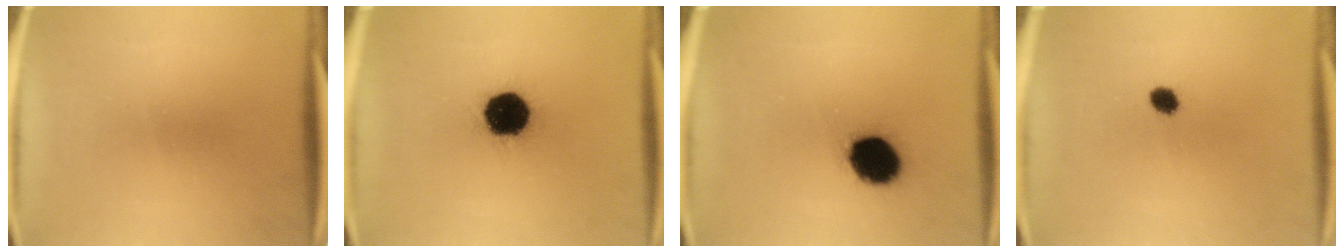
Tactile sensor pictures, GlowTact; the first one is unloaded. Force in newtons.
{"total": 16.9}
{"total": 14.0}
{"total": 2.8}